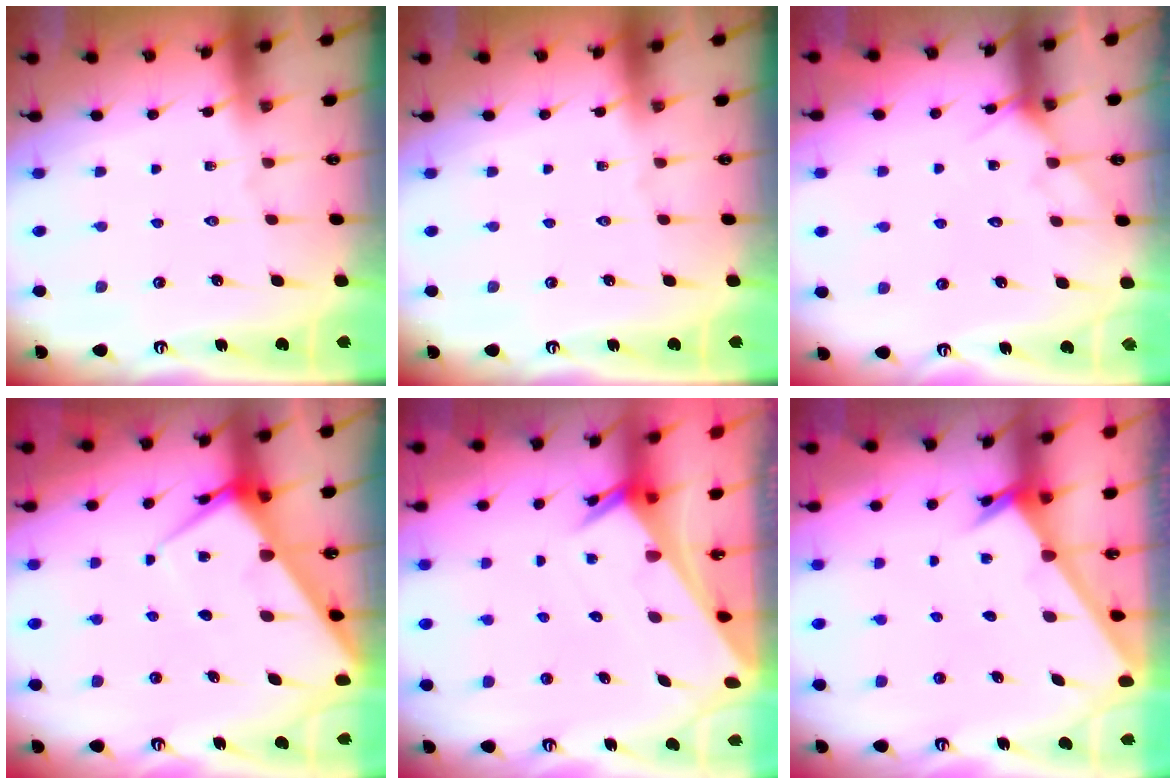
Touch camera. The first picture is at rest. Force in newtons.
{"total": 0.0}
{"total": 5.5, "press": 5.5, "slide": 0.5}
{"total": 7.2, "press": 7.2, "slide": 0.7}
{"total": 2.9, "press": 2.9, "slide": 0.2}
{"total": 2.6, "press": 2.6, "slide": 0.2}